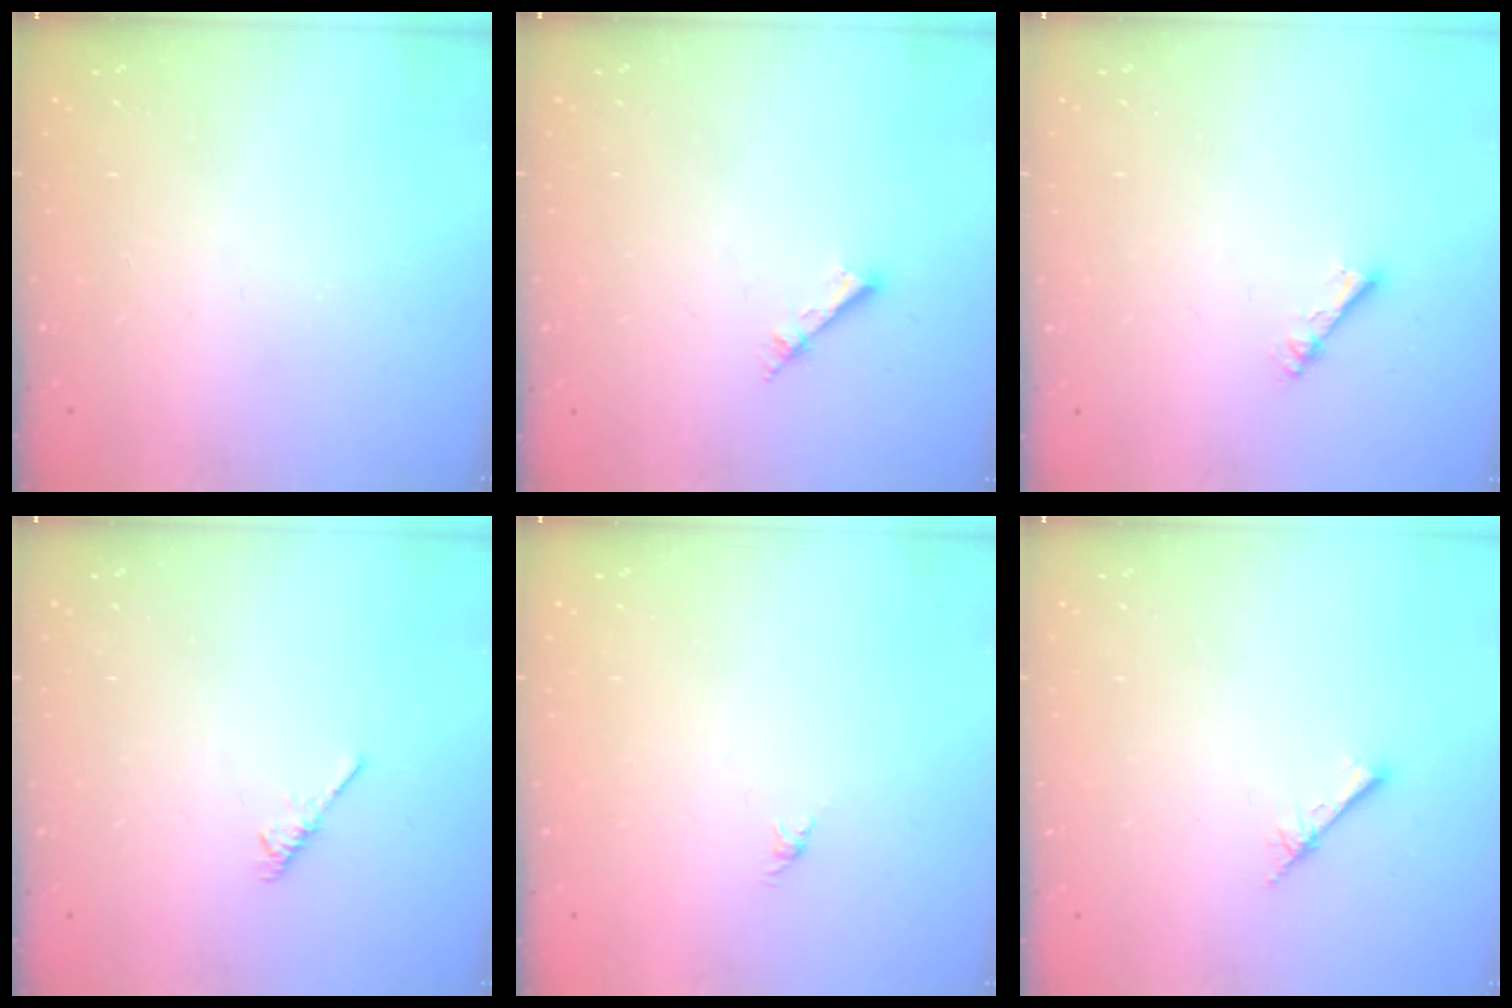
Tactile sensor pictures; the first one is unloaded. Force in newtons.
{"total": 2.6, "press": 2.6, "slide": 0.3}
{"total": 2.4, "press": 2.4, "slide": 0.4}
{"total": 1.9, "press": 1.8, "slide": 0.5}
{"total": 0.0}
{"total": 2.6, "press": 2.6, "slide": 0.3}